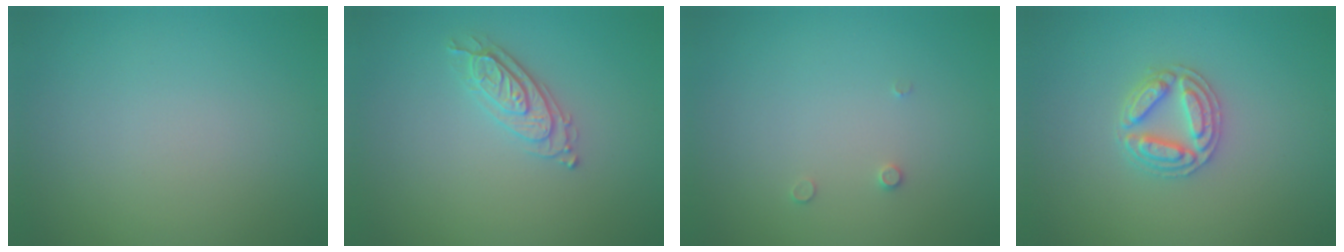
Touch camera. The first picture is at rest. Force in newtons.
{"total": 2.4, "press": 2.3, "slide": 0.5}
{"total": 0.6, "press": 0.6, "slide": 0.2}
{"total": 2.9, "press": 2.9, "slide": 0.5}